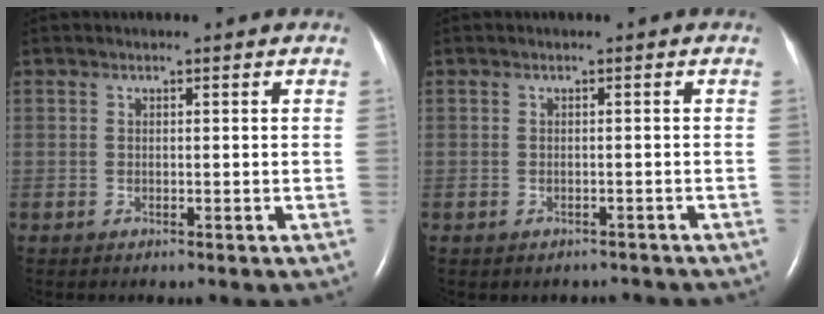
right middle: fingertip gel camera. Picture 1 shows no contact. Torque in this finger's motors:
{"motor_torque": [0.25, -0.40, 0.02, 0.03]}